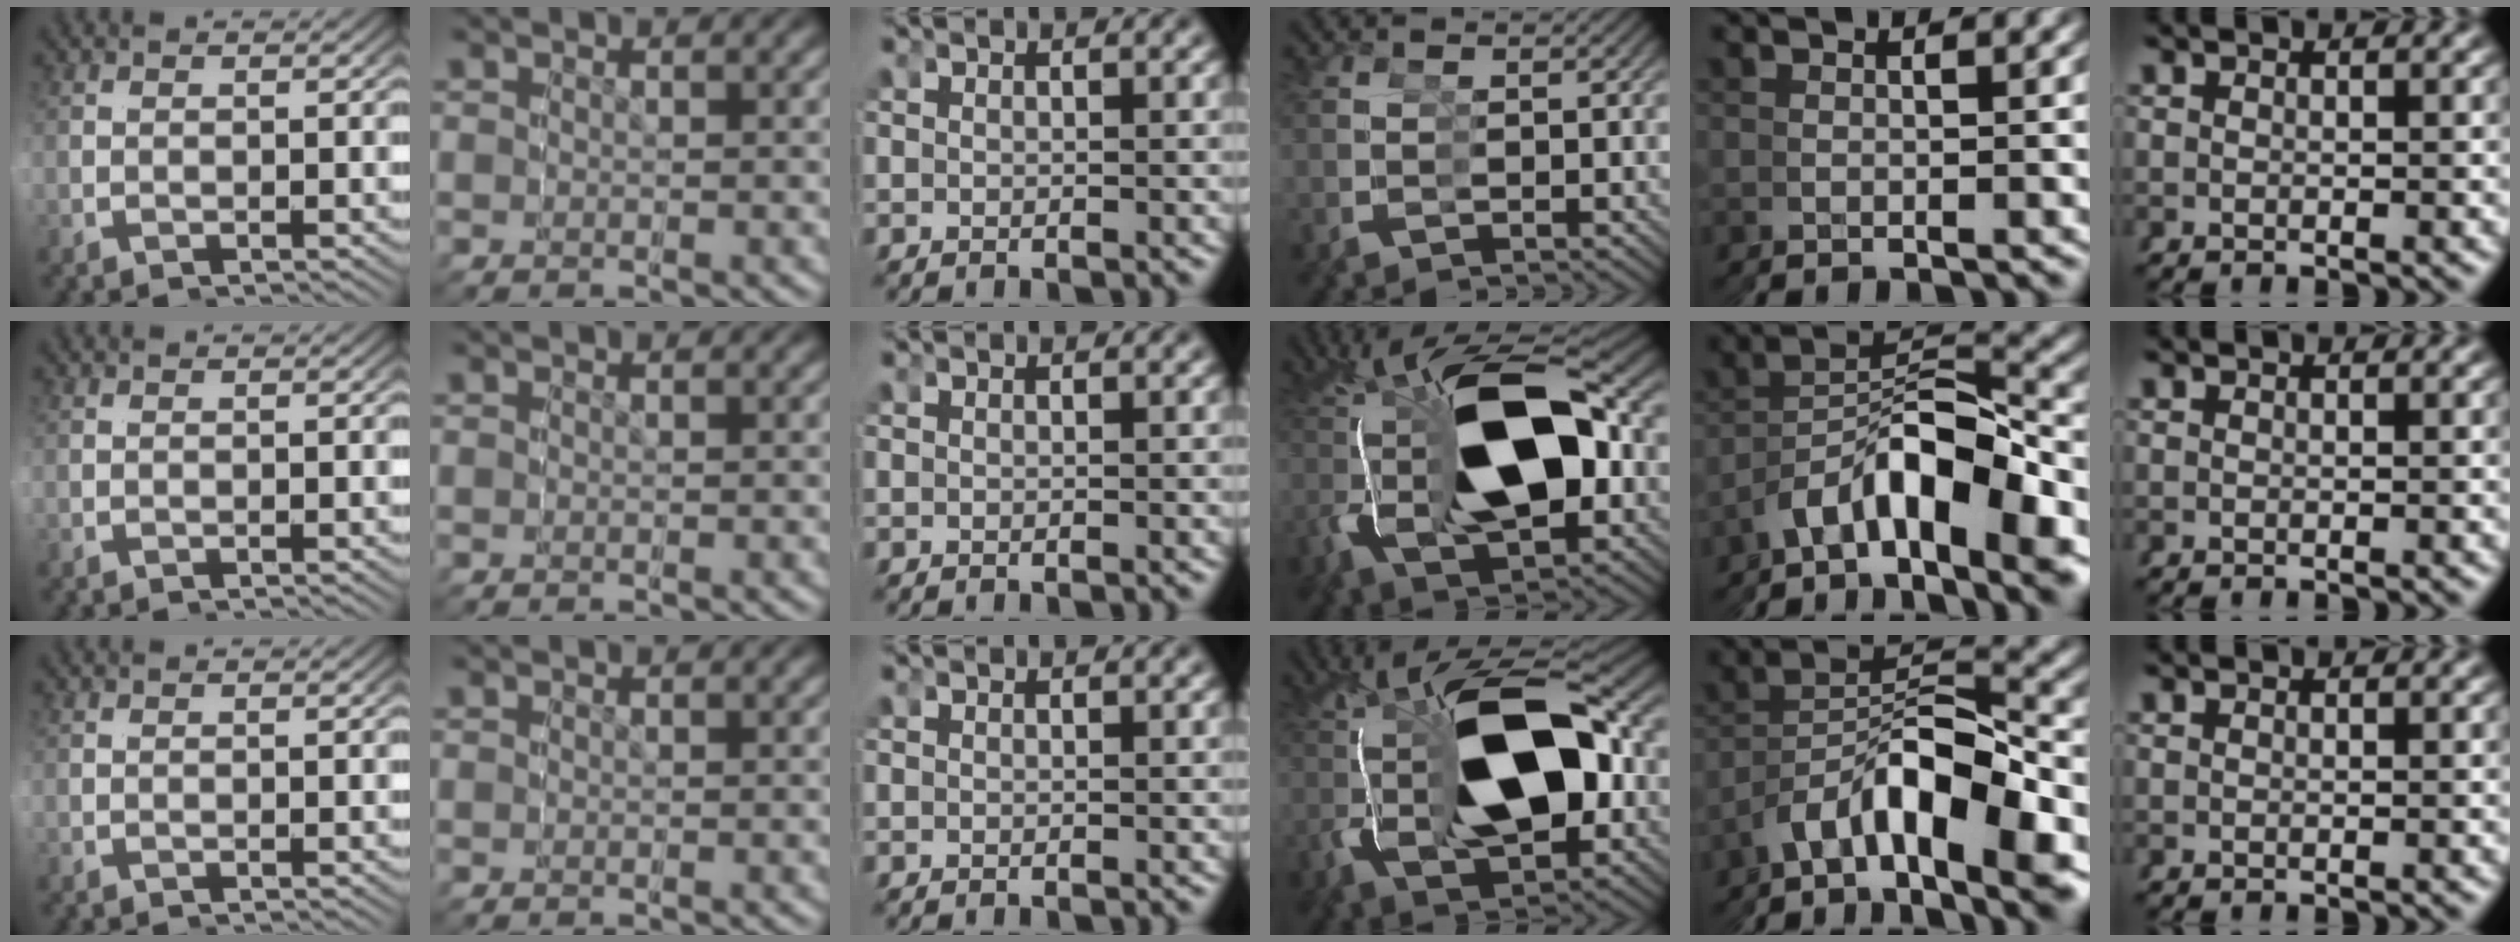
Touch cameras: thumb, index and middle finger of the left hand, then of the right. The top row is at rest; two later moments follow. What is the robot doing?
{"motion": "grasp_and_lifting", "object": "glasses"}